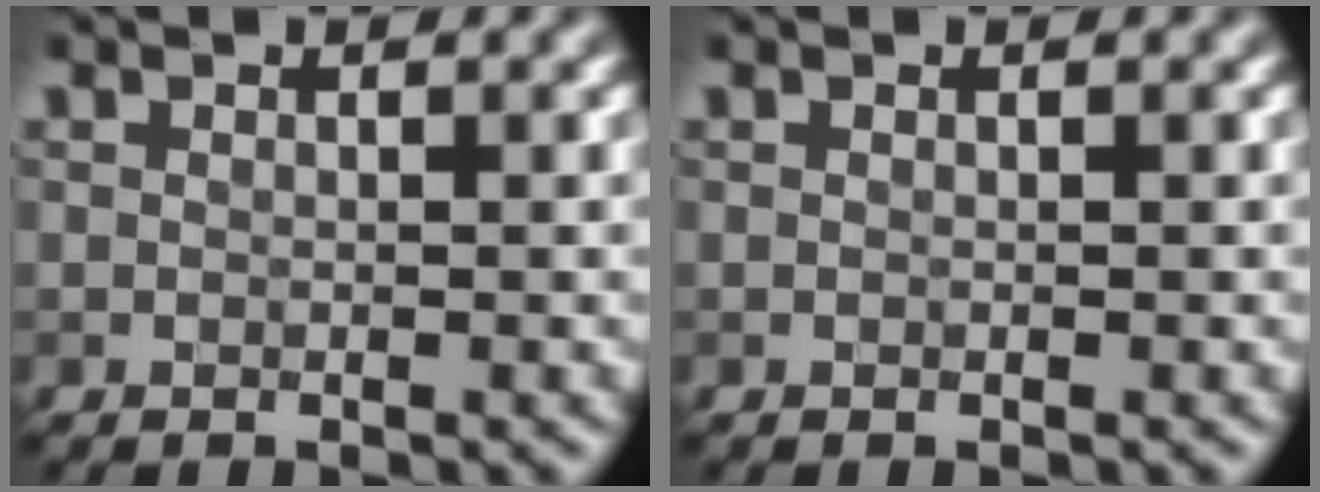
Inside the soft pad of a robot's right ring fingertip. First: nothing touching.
{"total": 0.0}